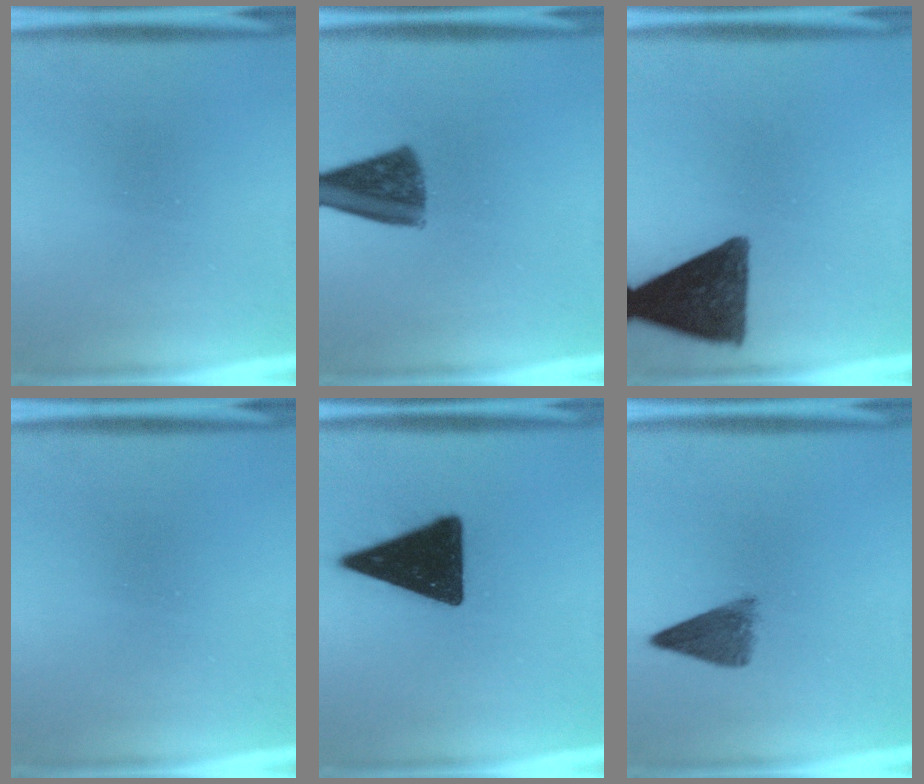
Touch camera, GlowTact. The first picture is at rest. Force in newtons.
{"total": 9.8}
{"total": 13.9}
{"total": 0.0}
{"total": 17.1}
{"total": 4.5}